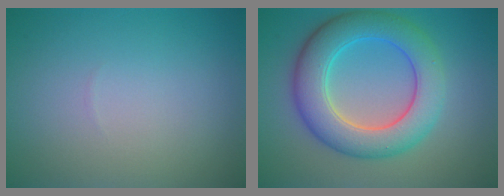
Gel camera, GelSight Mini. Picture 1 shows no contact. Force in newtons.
{"total": 7.5, "press": 7.5, "slide": 0.2}